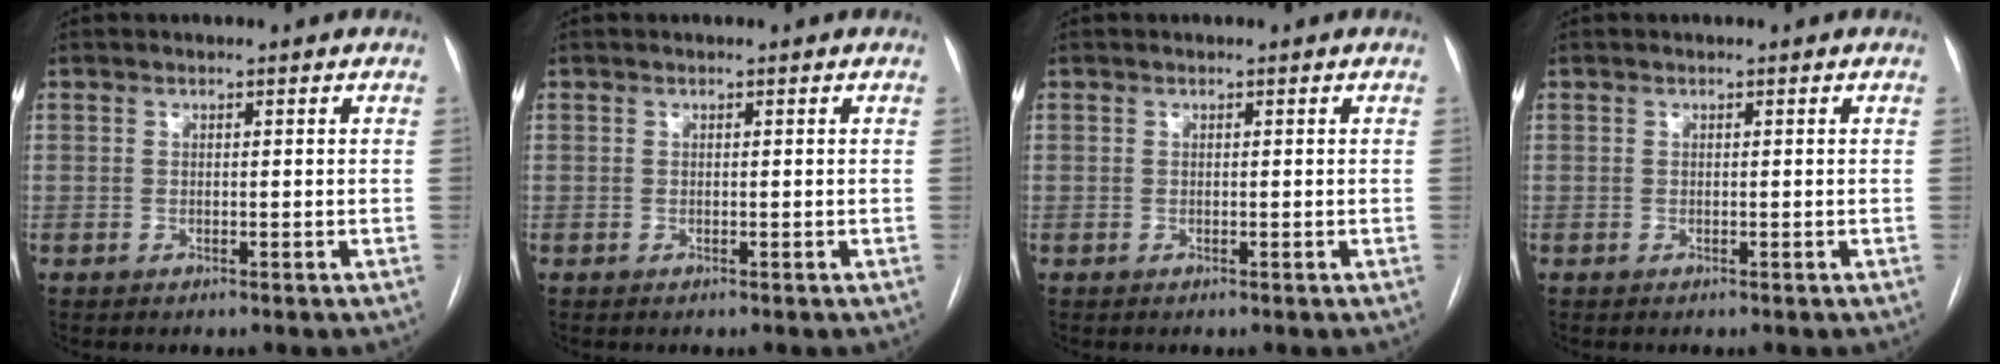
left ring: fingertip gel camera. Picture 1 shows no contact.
{"total": 0.0}
{"total": 0.0}
{"total": 0.0}